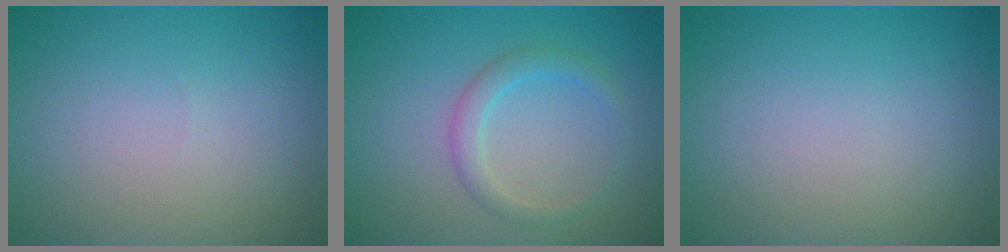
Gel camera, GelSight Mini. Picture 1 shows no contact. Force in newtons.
{"total": 2.2, "press": 2.2, "slide": 0.1}
{"total": 0.0}